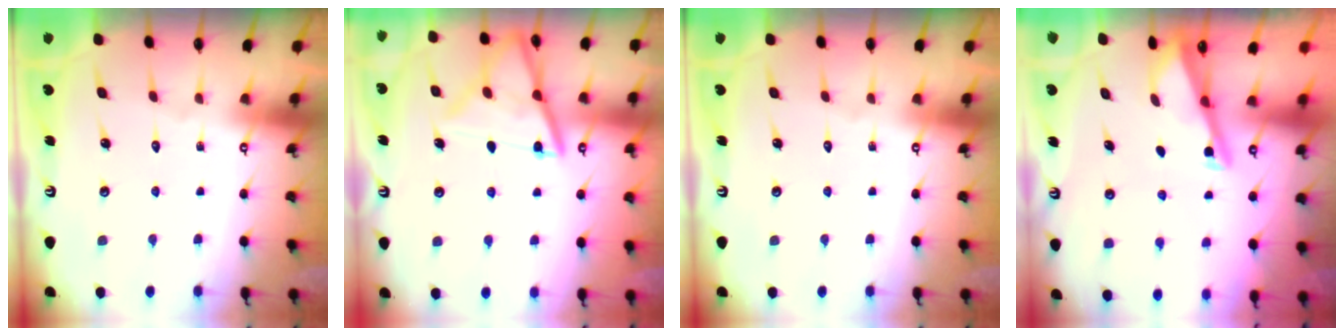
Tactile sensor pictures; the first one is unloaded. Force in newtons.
{"total": 14.2, "press": 14.1, "slide": 1.4}
{"total": 0.0}
{"total": 2.9, "press": 2.9, "slide": 0.3}